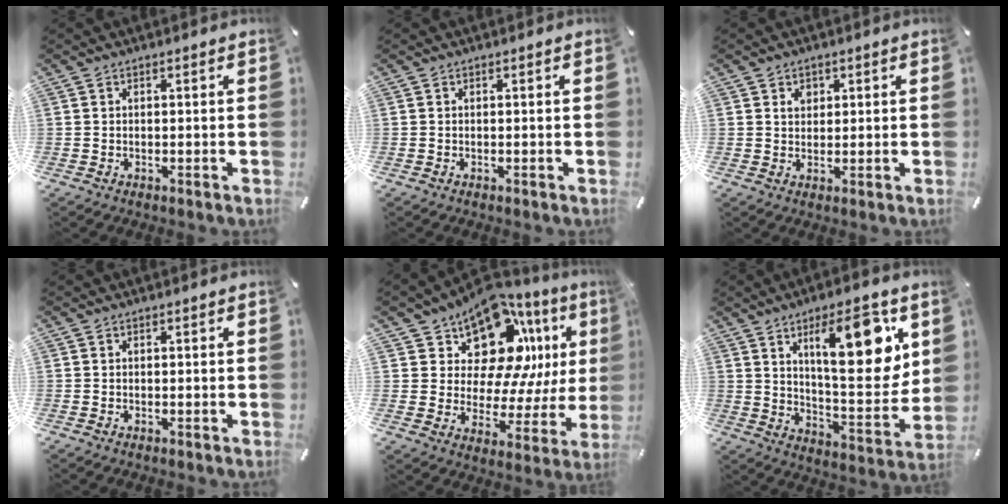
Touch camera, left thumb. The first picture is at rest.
{"total": 0.0}
{"total": 2.3, "force": [1.0, 2.0, 0.6], "torque": [0.001, -0.003, 0.014]}
{"total": 0.0}
{"total": 16.8, "force": [10.4, 10.2, 8.4], "torque": [-0.123, -0.092, 0.181]}
{"total": 18.9, "force": [8.6, 7.3, 15.2], "torque": [-0.195, -0.040, 0.126]}